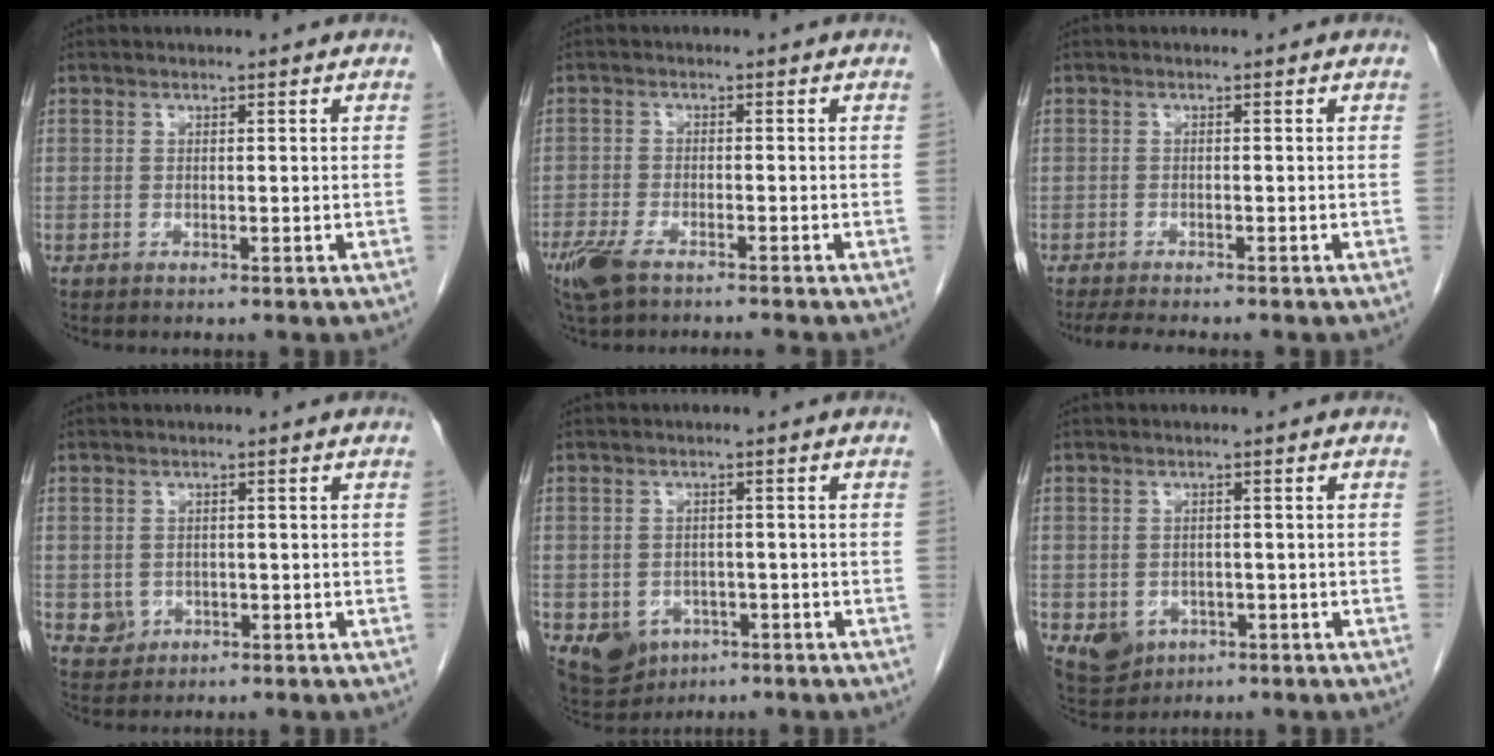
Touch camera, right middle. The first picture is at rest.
{"total": 7.0, "force": [-5.5, 1.3, 4.1], "torque": [-0.079, -0.015, -0.099]}
{"total": 5.8, "force": [-5.0, 0.9, 2.9], "torque": [-0.043, -0.012, -0.074]}
{"total": 2.5, "force": [-0.5, 2.3, 0.7], "torque": [-0.010, 0.003, 0.001]}
{"total": 6.4, "force": [-3.1, 5.1, 2.3], "torque": [-0.040, 0.004, -0.036]}
{"total": 4.9, "force": [-2.0, 4.1, 1.9], "torque": [-0.035, 0.000, -0.019]}